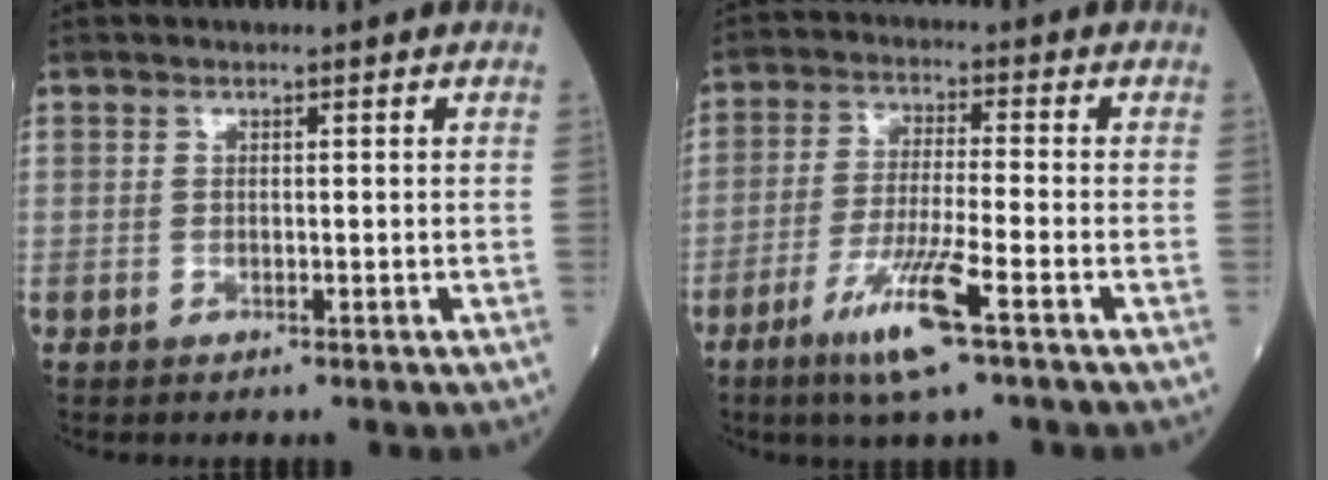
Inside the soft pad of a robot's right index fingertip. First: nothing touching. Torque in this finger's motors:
{"motor_torque": [1.29, -0.48, 0.57, 0.18]}